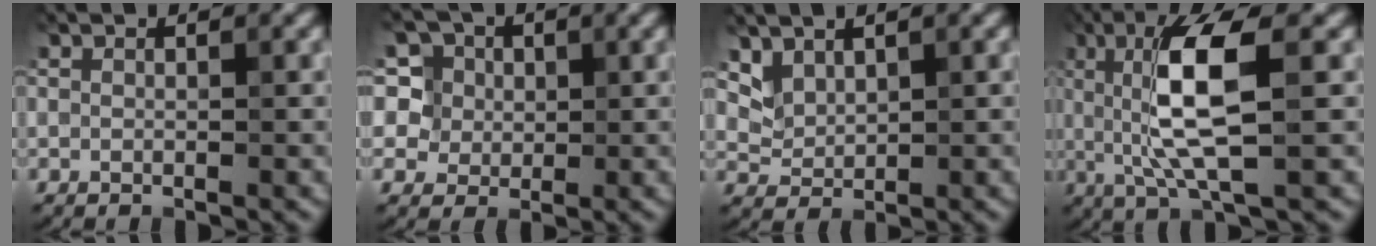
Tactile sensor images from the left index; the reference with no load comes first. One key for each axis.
{"total": 13.2, "fx": 7.6, "fy": 9.1, "fz": 5.9, "tx": -0.140, "ty": 0.041, "tz": 0.108}
{"total": 2.7, "fx": 2.1, "fy": 1.4, "fz": 0.8, "tx": -0.025, "ty": -0.009, "tz": 0.059}
{"total": 7.8, "fx": 0.9, "fy": 1.9, "fz": 7.6, "tx": -0.146, "ty": -0.004, "tz": 0.020}